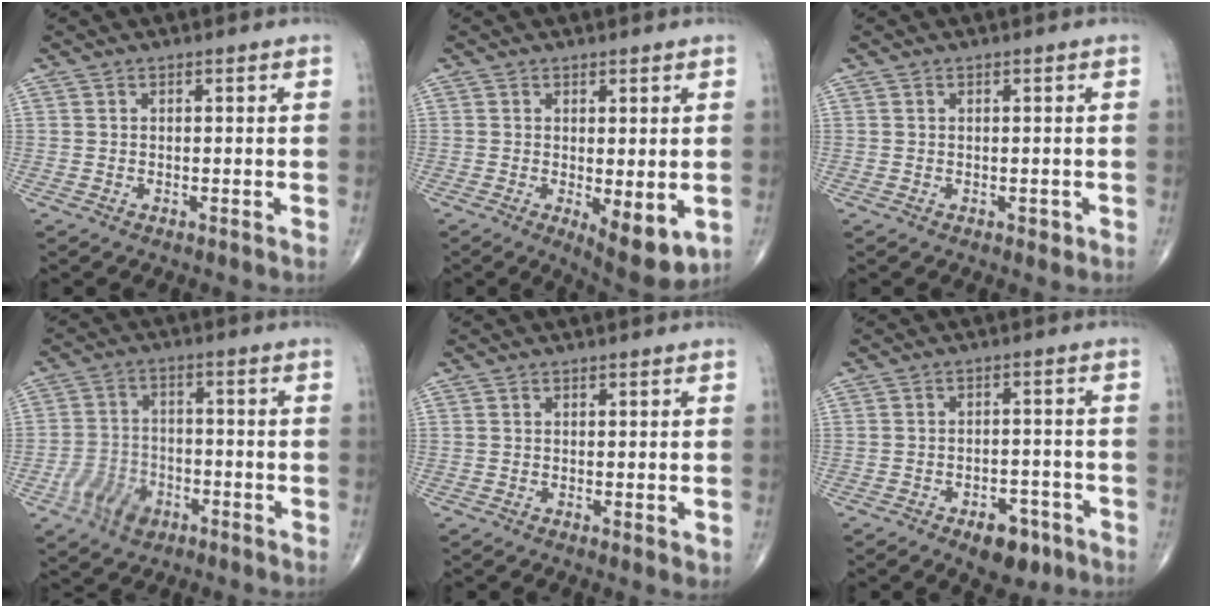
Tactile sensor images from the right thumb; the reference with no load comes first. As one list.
[{"total": 7.8, "force": [-1.6, 2.9, 7.1], "torque": [-0.096, -0.023, -0.015]}, {"total": 1.1, "force": [-0.1, 0.8, 0.8], "torque": [-0.010, -0.002, 0.000]}, {"total": 8.2, "force": [-4.2, 5.8, 4.1], "torque": [-0.055, 0.022, -0.073]}, {"total": 1.5, "force": [-0.1, 0.5, 1.4], "torque": [-0.025, -0.008, -0.001]}, {"total": 7.2, "force": [-4.2, 4.0, 4.3], "torque": [-0.039, 0.024, -0.056]}]